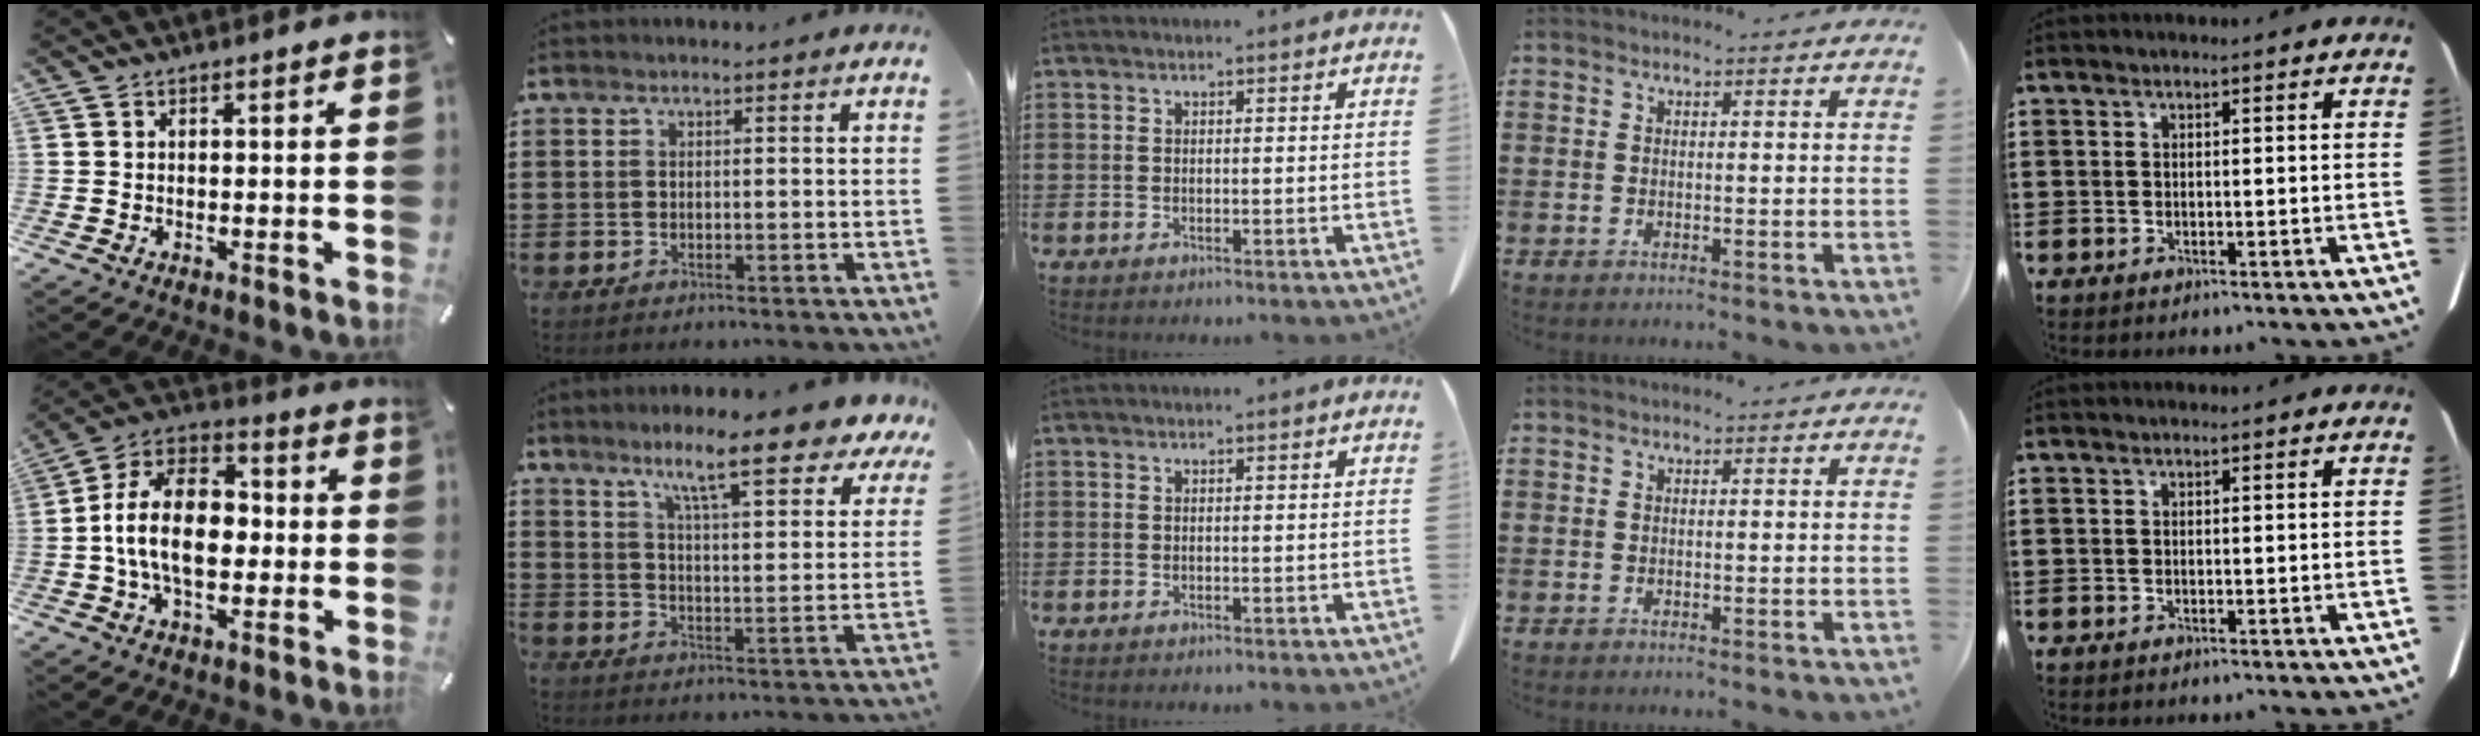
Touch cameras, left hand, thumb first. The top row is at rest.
{"thumb": {"total": 15.1, "force": [-2.5, 9.8, 11.2], "torque": [-0.234, 0.018, -0.050]}, "index": {"total": 10.3, "force": [8.2, 0.7, 6.2], "torque": [-0.114, -0.048, 0.131]}}